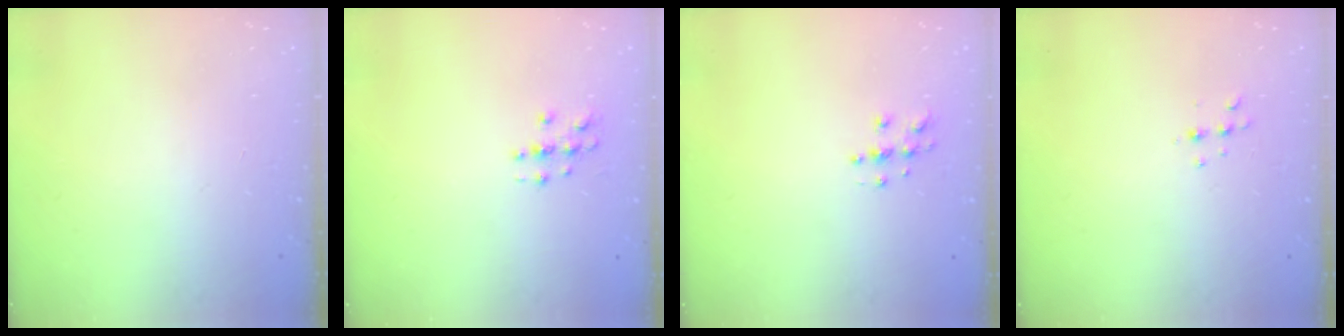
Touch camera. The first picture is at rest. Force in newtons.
{"total": 2.8, "press": 2.8, "slide": 0.3}
{"total": 4.6, "press": 4.6, "slide": 0.2}
{"total": 4.3, "press": 4.2, "slide": 0.8}